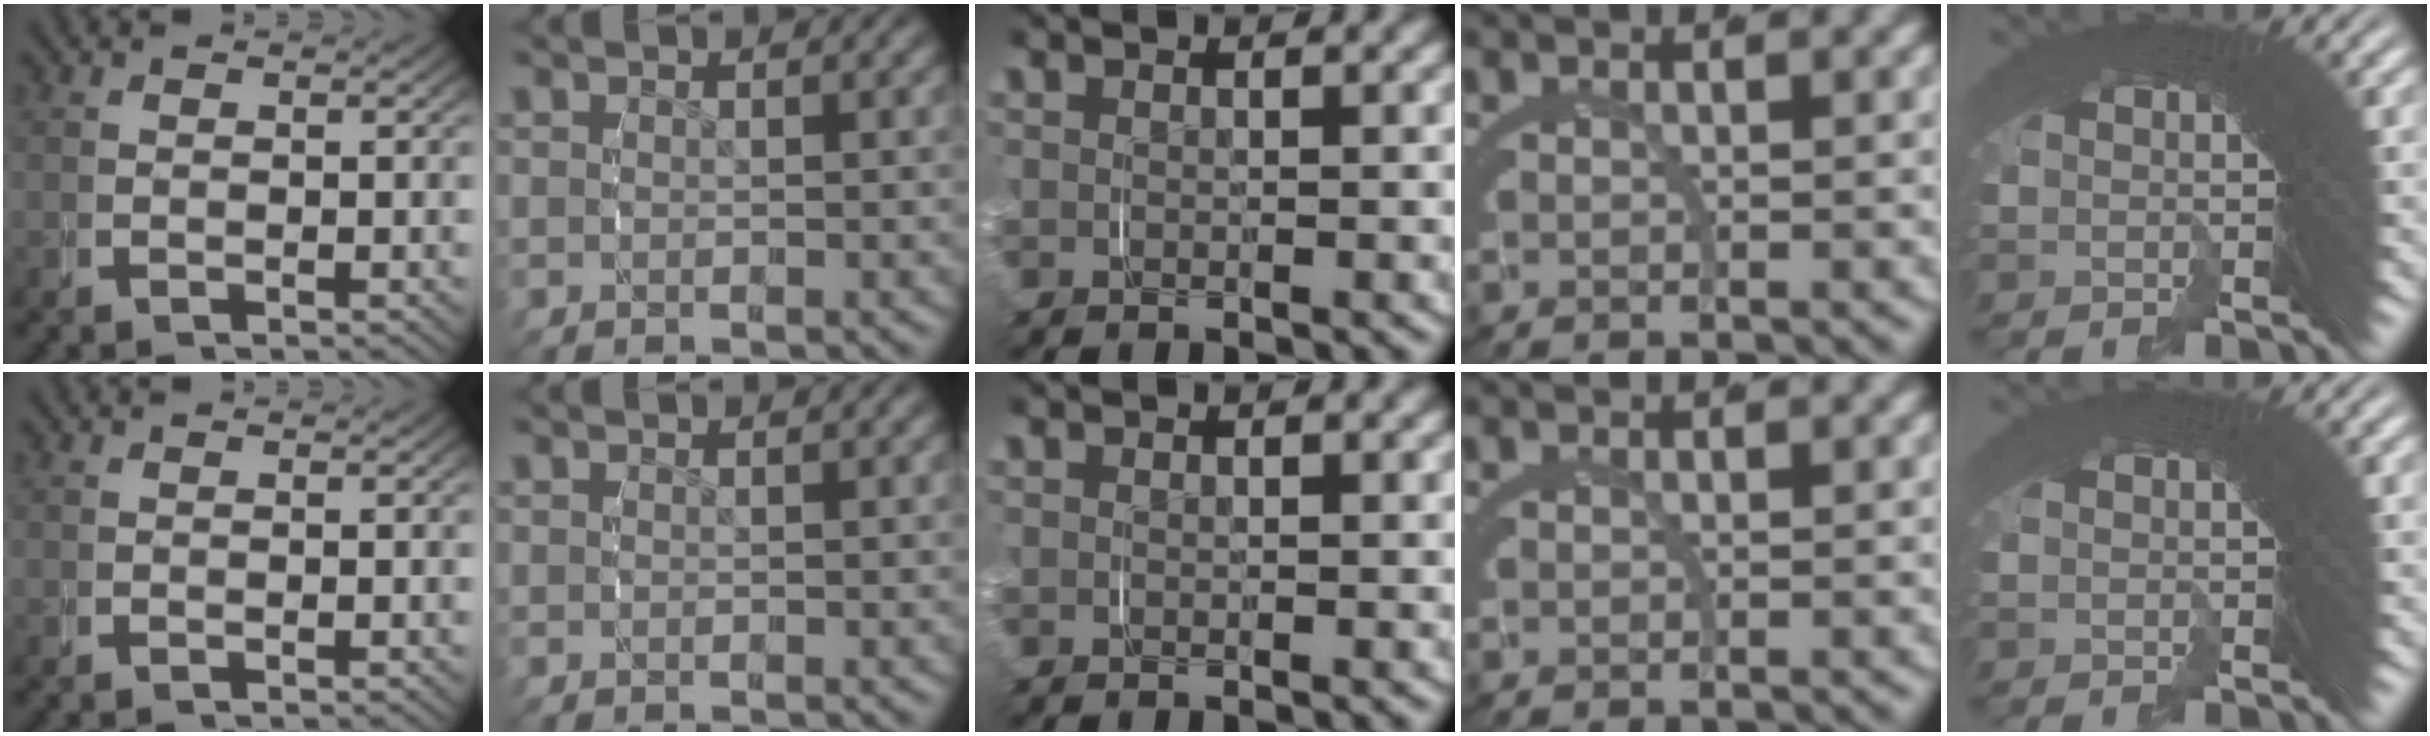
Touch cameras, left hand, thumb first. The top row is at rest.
{}